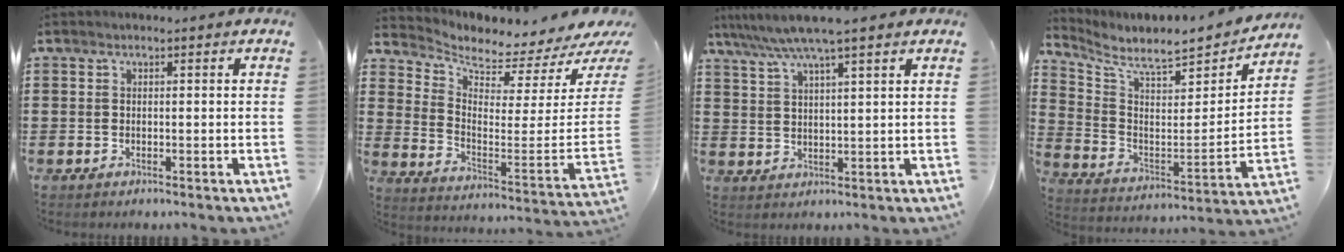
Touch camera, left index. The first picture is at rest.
{"total": 2.6, "force": [2.5, 0.3, 0.6], "torque": [-0.028, -0.053, 0.036]}
{"total": 6.3, "force": [5.1, -0.2, 3.8], "torque": [-0.086, -0.016, 0.088]}
{"total": 6.9, "force": [6.5, 0.8, 2.2], "torque": [-0.072, -0.064, 0.105]}